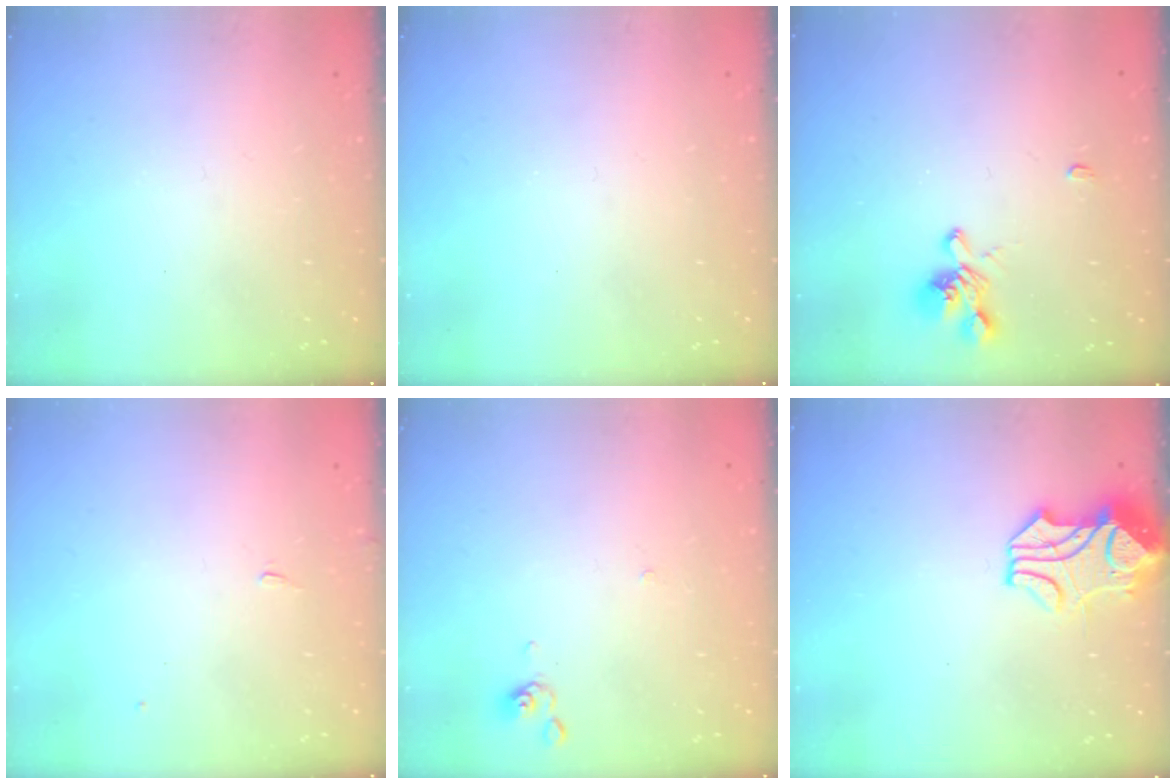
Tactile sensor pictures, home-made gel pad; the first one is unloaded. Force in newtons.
{"total": 0.0}
{"total": 1.3, "press": 0.7, "slide": 1.1}
{"total": 1.4, "press": 1.3, "slide": 0.4}
{"total": 1.0, "press": 1.0, "slide": 0.2}
{"total": 2.1, "press": 1.8, "slide": 1.1}